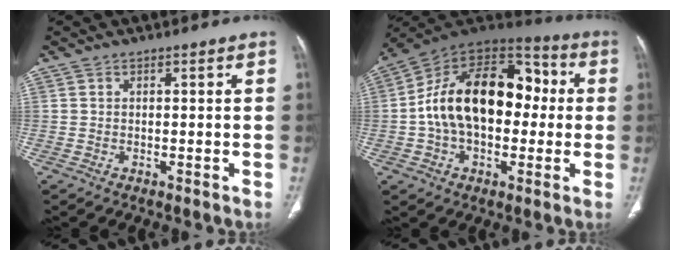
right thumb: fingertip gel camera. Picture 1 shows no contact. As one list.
[{"total": 22.6, "force": [0.5, 14.3, 17.5], "torque": [-0.272, 0.045, 0.004]}]